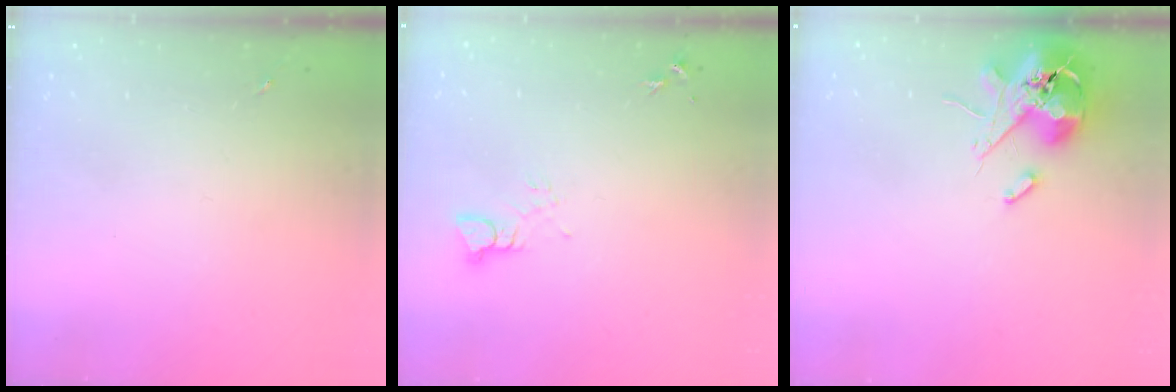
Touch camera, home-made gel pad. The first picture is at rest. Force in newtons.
{"total": 3.3, "press": 3.3, "slide": 0.4}
{"total": 13.0, "press": 12.8, "slide": 2.1}